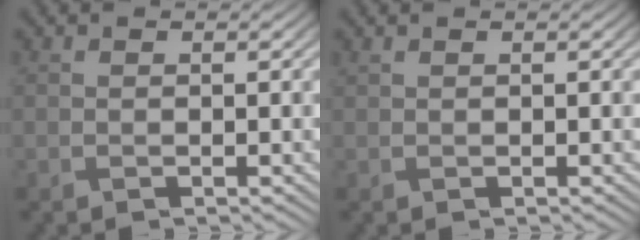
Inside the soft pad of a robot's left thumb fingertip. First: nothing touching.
{"total": 0.0}